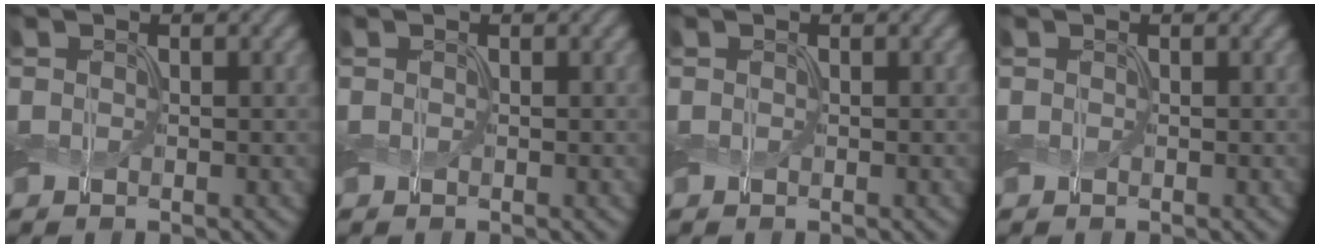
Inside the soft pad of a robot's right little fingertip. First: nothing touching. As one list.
[{"total": 0.0}, {"total": 0.0}, {"total": 0.0}]